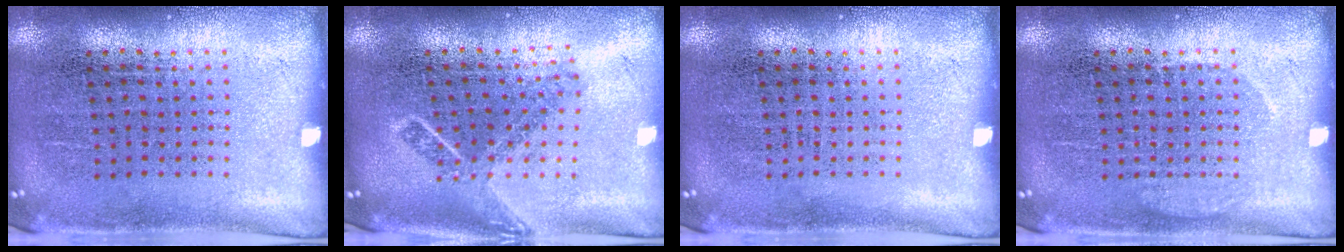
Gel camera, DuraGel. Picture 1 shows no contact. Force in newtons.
{"total": 1.8, "press": 1.3, "slide": 1.3}
{"total": 0.0}
{"total": 1.1, "press": 1.1, "slide": 0.3}